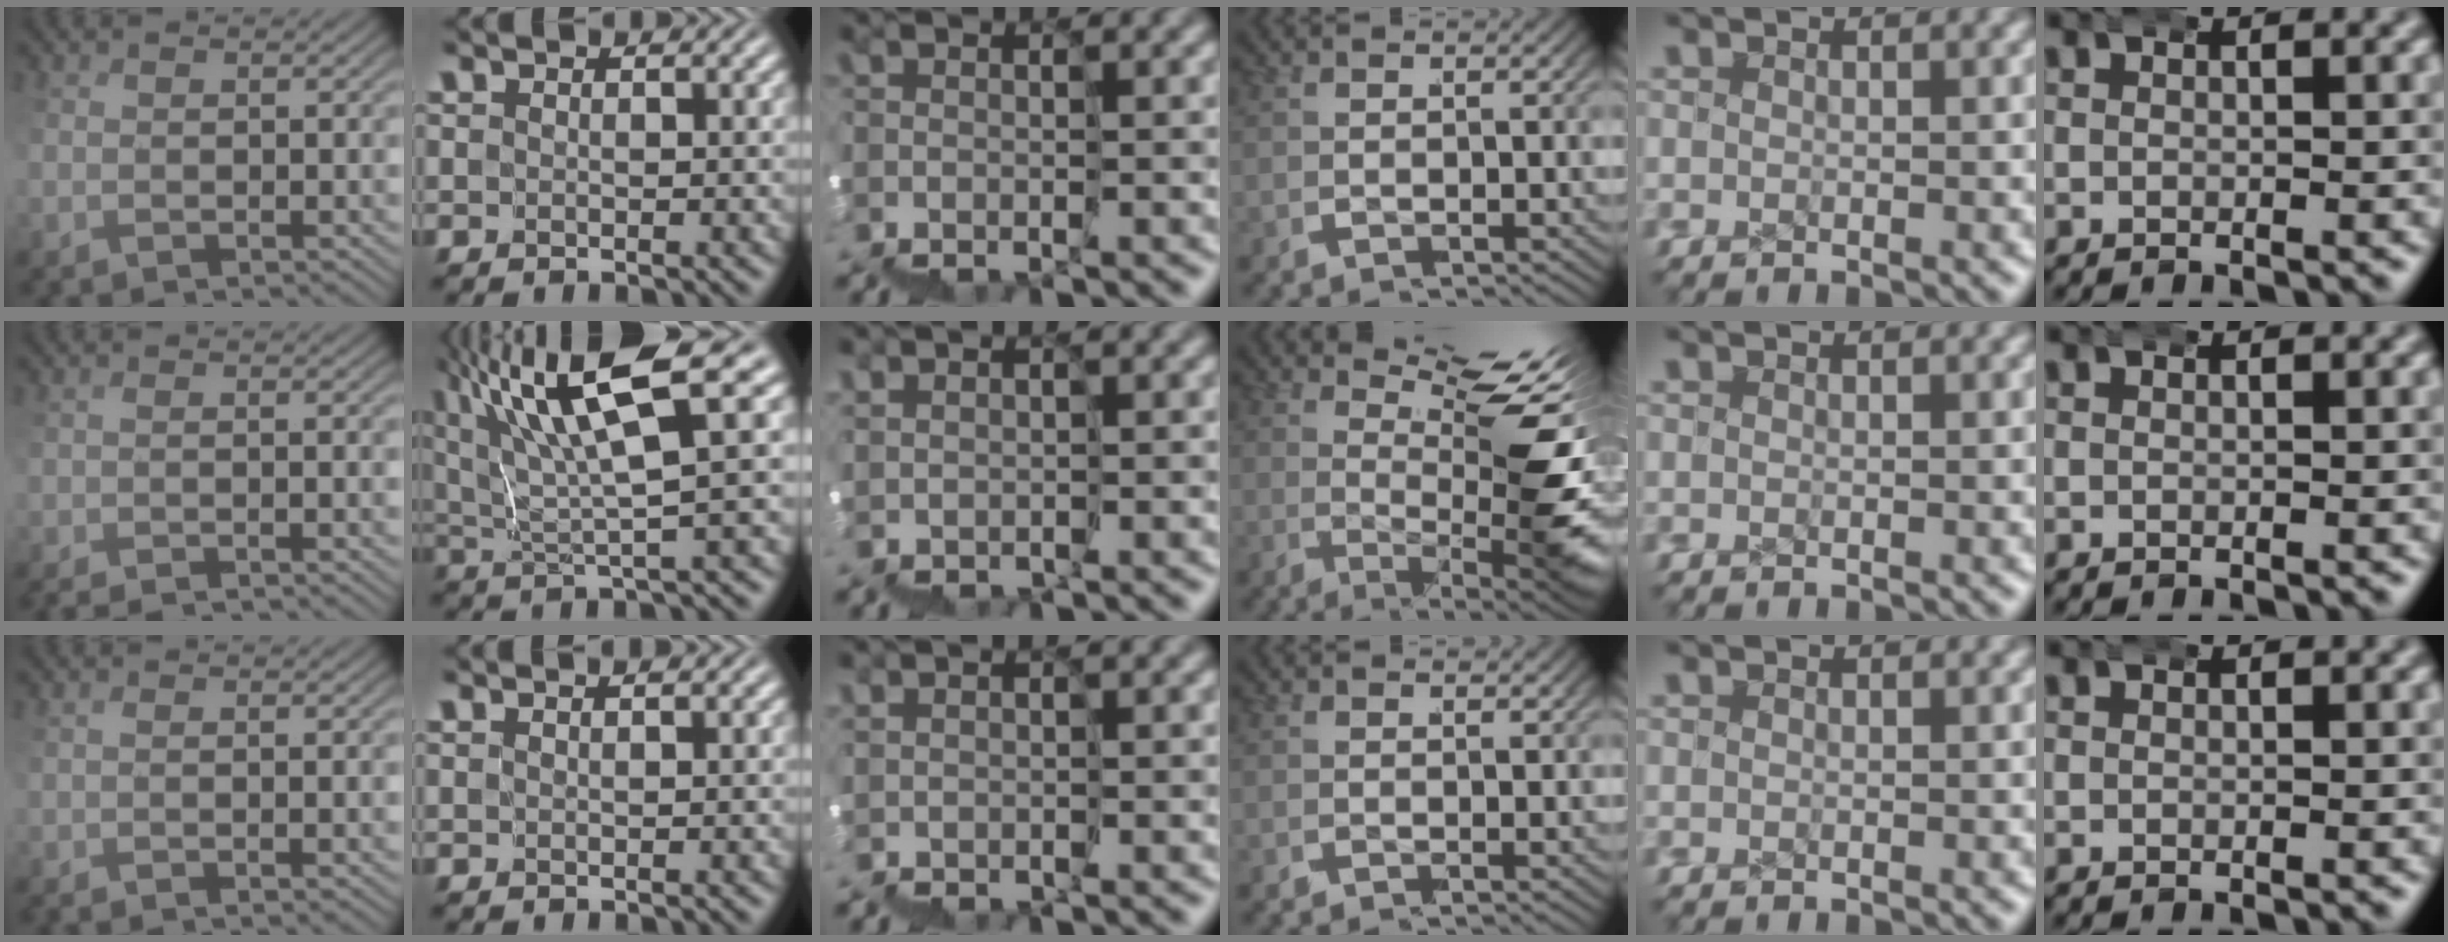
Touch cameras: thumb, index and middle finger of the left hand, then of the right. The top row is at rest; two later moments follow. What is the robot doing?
{"motion": "wrap", "object": "ethernet cable"}